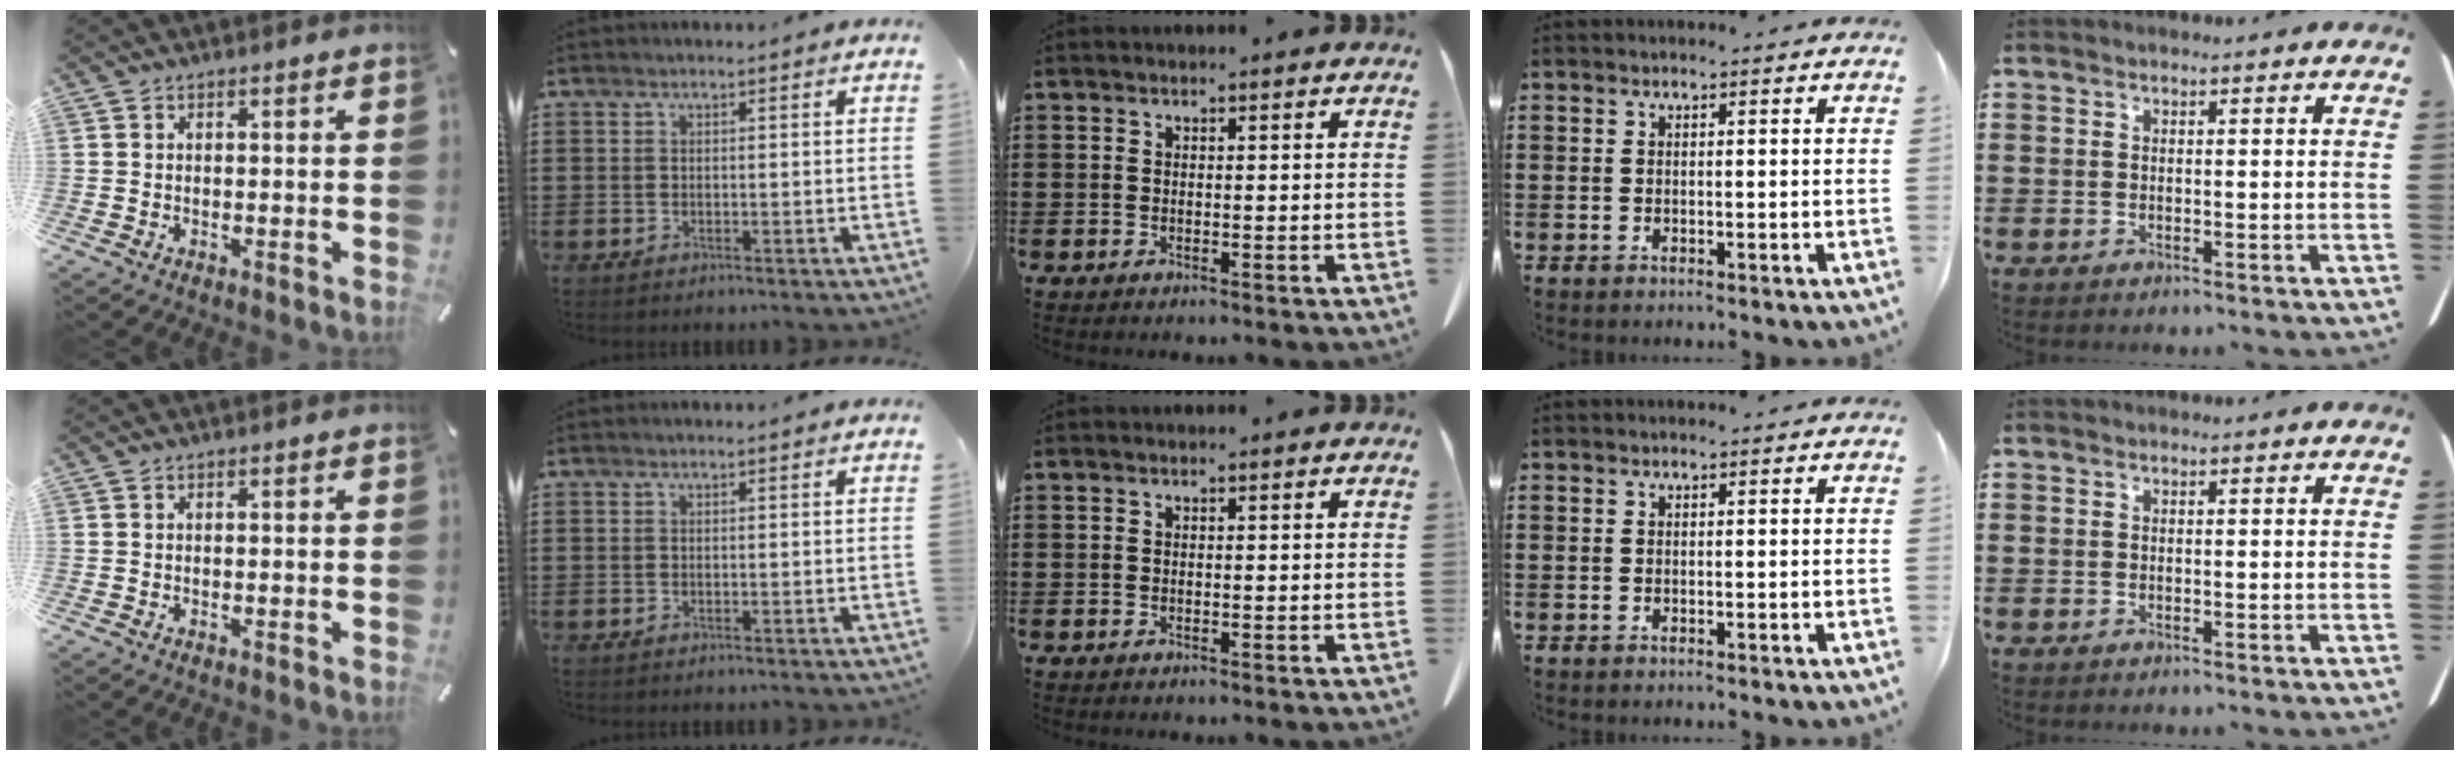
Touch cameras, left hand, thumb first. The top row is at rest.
{}